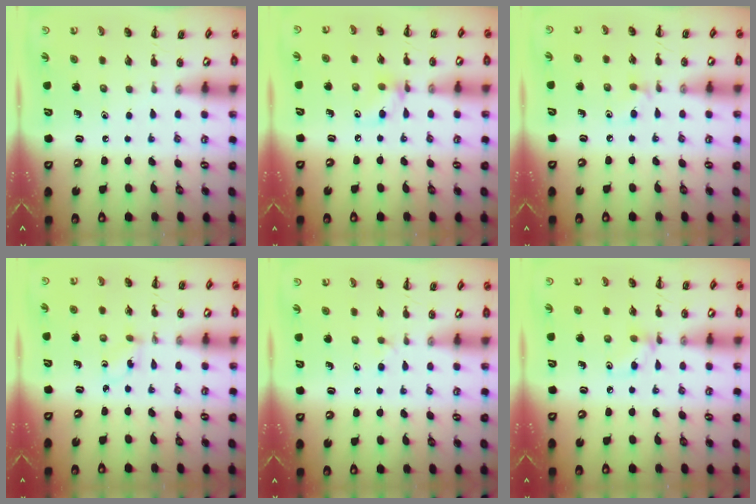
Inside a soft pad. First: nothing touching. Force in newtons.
{"total": 6.5, "press": 6.4, "slide": 0.8}
{"total": 4.6, "press": 4.4, "slide": 1.4}
{"total": 0.9, "press": 0.7, "slide": 0.5}
{"total": 2.5, "press": 2.2, "slide": 1.0}
{"total": 3.9, "press": 3.6, "slide": 1.5}